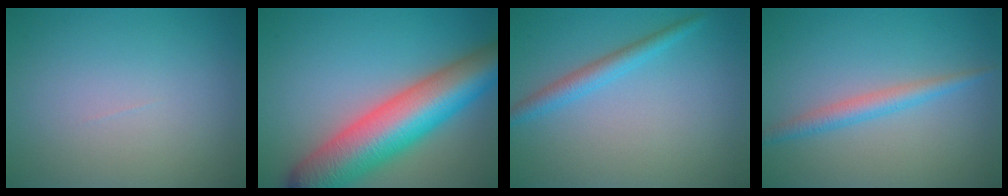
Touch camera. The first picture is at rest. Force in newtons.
{"total": 11.7, "press": 11.7, "slide": 0.5}
{"total": 2.3, "press": 2.3, "slide": 0.1}
{"total": 2.3, "press": 2.3, "slide": 0.1}